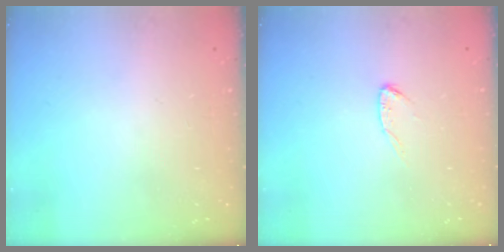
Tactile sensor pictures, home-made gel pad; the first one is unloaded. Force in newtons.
{"total": 3.8, "press": 3.8, "slide": 0.3}